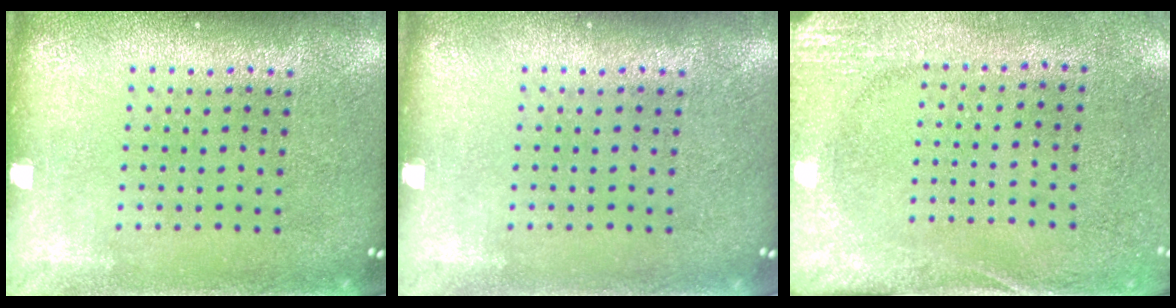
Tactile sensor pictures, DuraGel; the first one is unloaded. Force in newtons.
{"total": 0.0}
{"total": 2.7, "press": 2.2, "slide": 1.7}